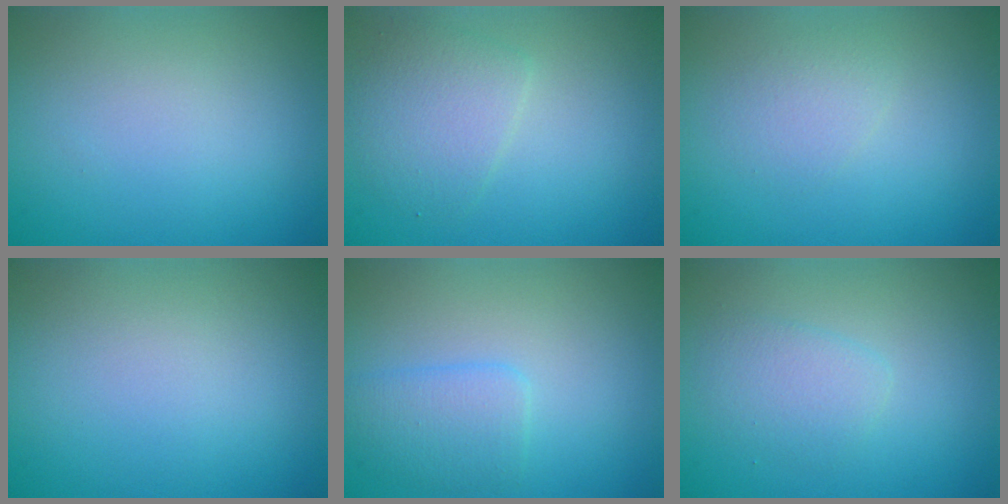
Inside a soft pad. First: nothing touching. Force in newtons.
{"total": 3.1, "press": 3.1, "slide": 0.1}
{"total": 1.6, "press": 1.6, "slide": 0.0}
{"total": 0.0}
{"total": 2.5, "press": 2.5, "slide": 0.1}
{"total": 2.1, "press": 2.1, "slide": 0.1}